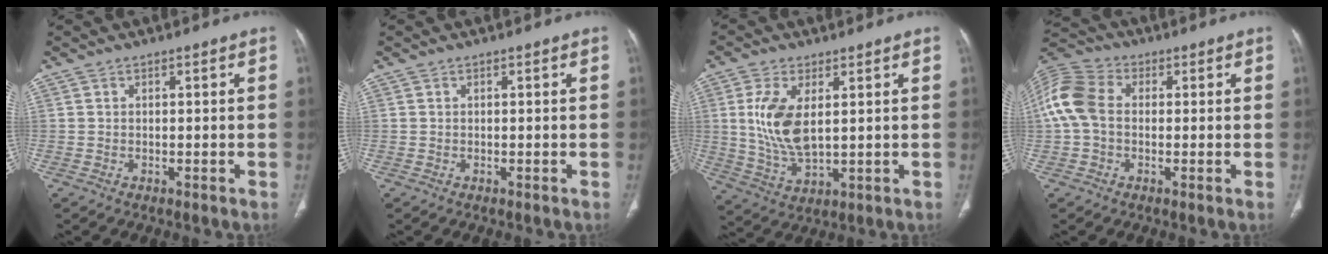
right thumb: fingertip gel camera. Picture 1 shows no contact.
{"total": 0.0}
{"total": 10.6, "force": [2.1, 5.2, 9.0], "torque": [-0.188, -0.015, 0.051]}
{"total": 10.4, "force": [0.4, 7.5, 7.3], "torque": [-0.162, 0.029, -0.001]}